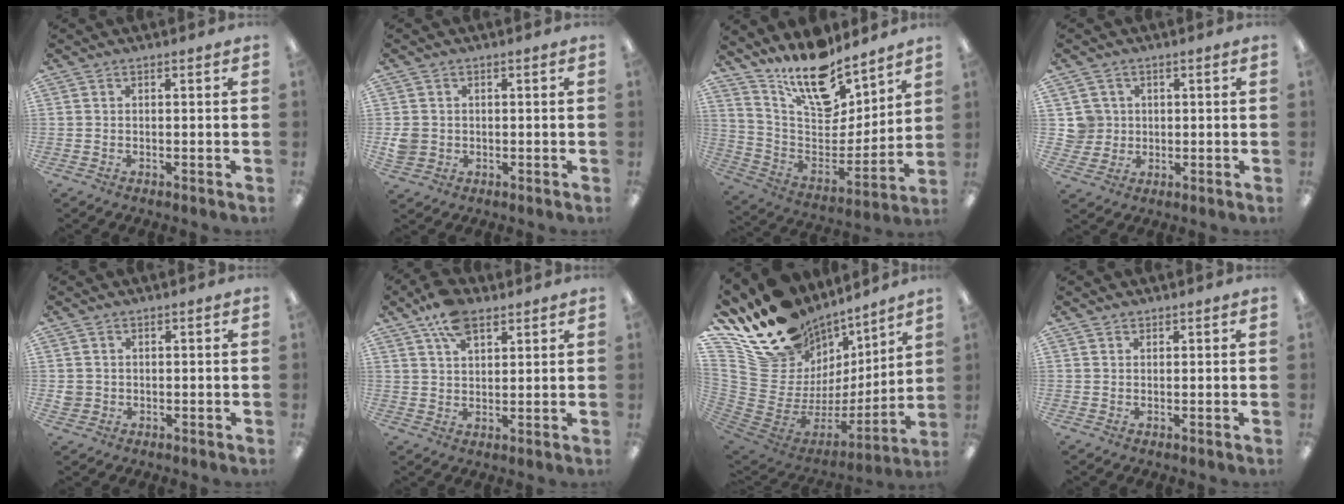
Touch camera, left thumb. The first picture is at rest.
{"total": 3.7, "force": [-0.1, 3.6, 1.0], "torque": [-0.019, 0.002, -0.003]}
{"total": 17.6, "force": [14.4, 6.9, 7.6], "torque": [-0.133, -0.110, 0.256]}
{"total": 5.3, "force": [1.2, 5.1, 0.3], "torque": [-0.008, 0.005, 0.024]}
{"total": 2.4, "force": [0.5, 2.3, 0.3], "torque": [-0.010, 0.003, 0.009]}
{"total": 8.8, "force": [5.7, 4.5, 5.1], "torque": [-0.096, -0.015, 0.105]}
{"total": 18.3, "force": [13.8, 10.9, 5.2], "torque": [-0.102, -0.122, 0.277]}
{"total": 1.1, "force": [1.0, 0.5, 0.0], "torque": [-0.001, 0.000, 0.020]}